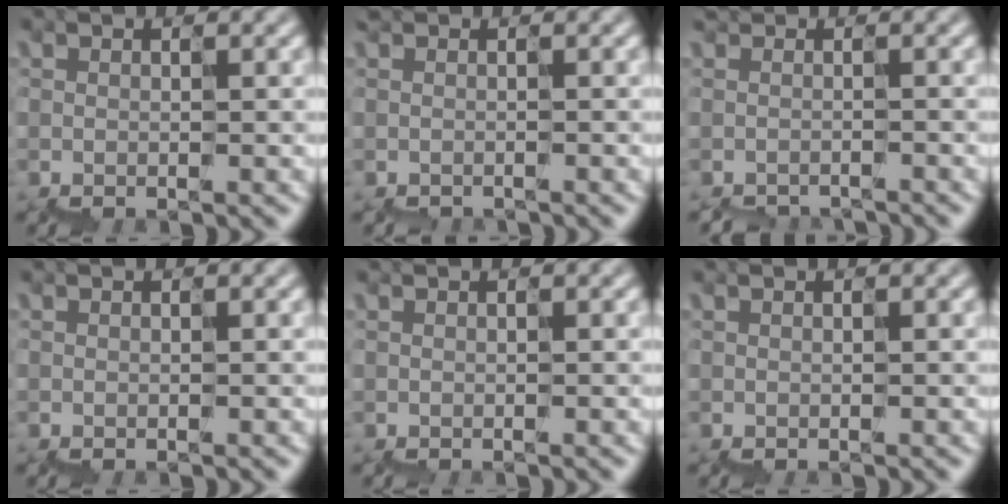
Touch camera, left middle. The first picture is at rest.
{"total": 1.0, "force": [-0.8, -0.1, -0.5], "torque": [0.008, -0.009, -0.008]}
{"total": 2.5, "force": [-2.1, -0.5, -1.1], "torque": [0.005, -0.014, -0.024]}
{"total": 0.0}
{"total": 0.0}
{"total": 0.0}